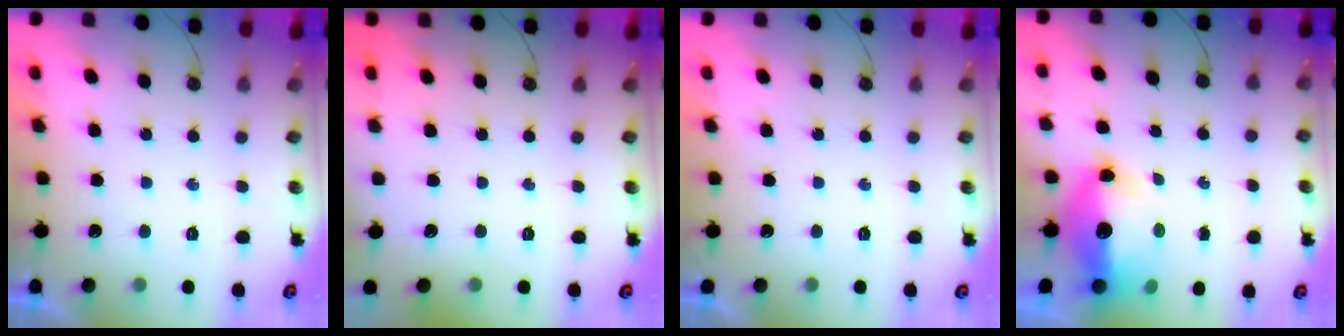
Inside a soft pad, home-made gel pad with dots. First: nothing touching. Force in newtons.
{"total": 0.0}
{"total": 0.0}
{"total": 15.3, "press": 15.2, "slide": 1.7}